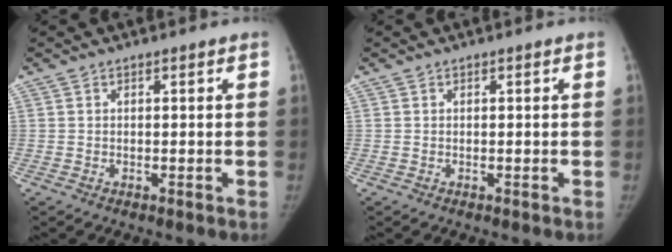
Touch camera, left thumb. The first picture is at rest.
{"total": 0.0}